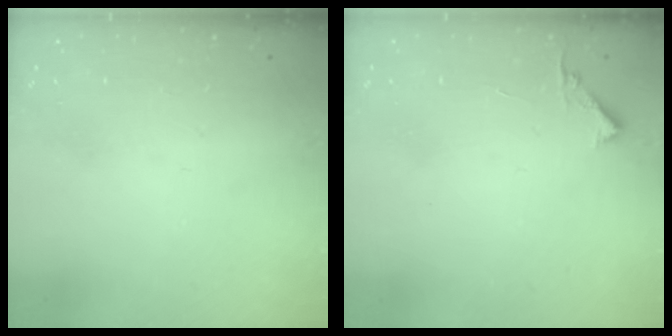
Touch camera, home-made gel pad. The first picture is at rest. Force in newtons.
{"total": 3.4, "press": 3.4, "slide": 0.4}